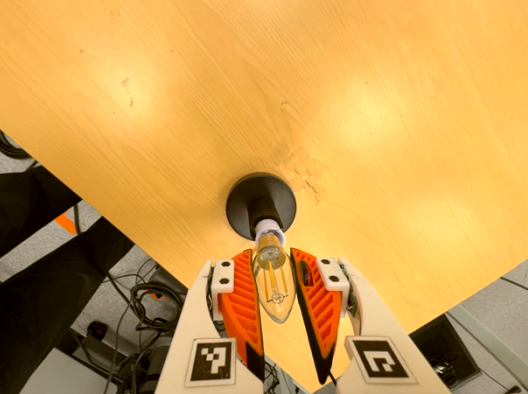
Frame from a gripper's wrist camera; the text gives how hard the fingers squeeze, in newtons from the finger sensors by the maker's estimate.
{"total": 10.4, "left": 9.4, "right": 11.4}